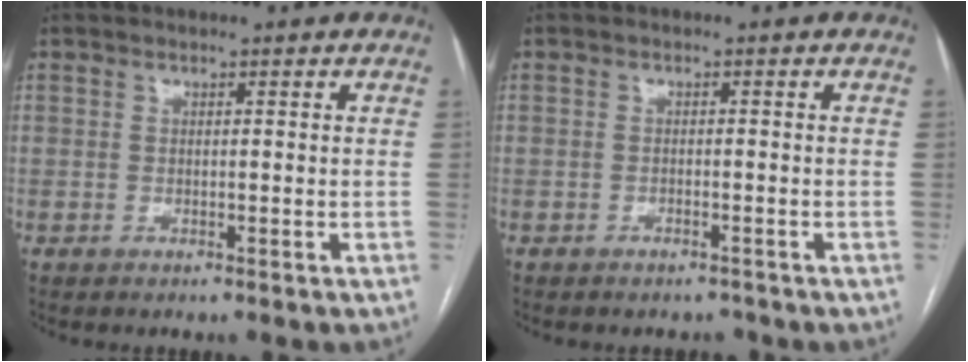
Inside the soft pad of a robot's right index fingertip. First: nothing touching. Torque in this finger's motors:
{"motor_torque": [0.21, -0.08, 0.04, 0.00]}